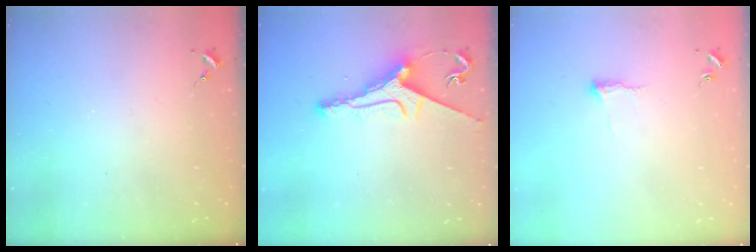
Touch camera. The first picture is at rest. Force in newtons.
{"total": 9.2, "press": 9.2, "slide": 0.6}
{"total": 6.4, "press": 6.3, "slide": 0.8}